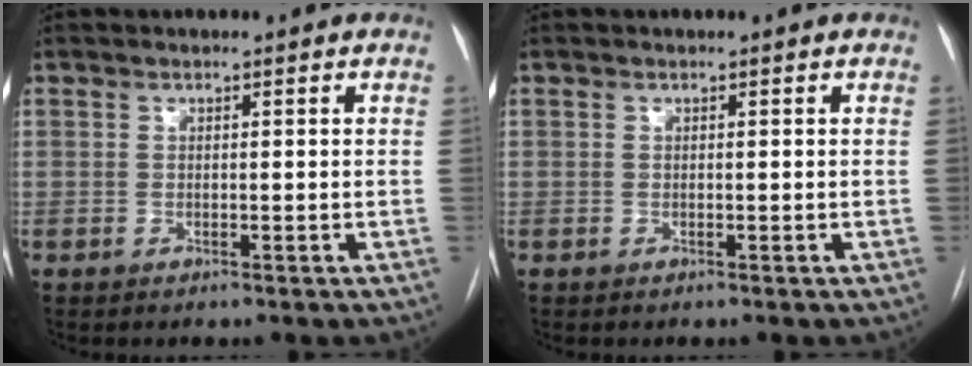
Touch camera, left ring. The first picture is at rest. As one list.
[{"total": 0.0}]